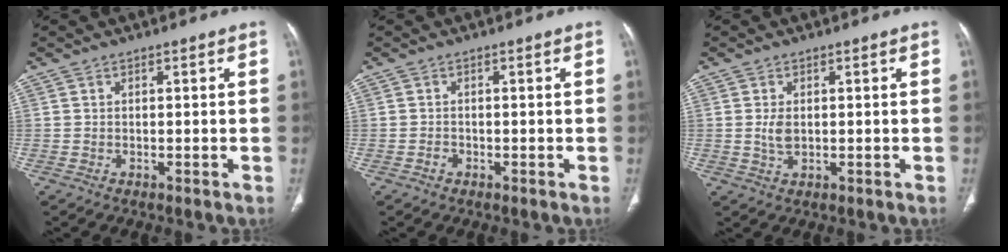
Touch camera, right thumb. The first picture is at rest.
{"total": 0.9, "force": [-0.5, 0.6, 0.3], "torque": [-0.003, 0.004, -0.013]}
{"total": 2.7, "force": [0.2, 1.6, 2.2], "torque": [-0.047, -0.005, 0.006]}